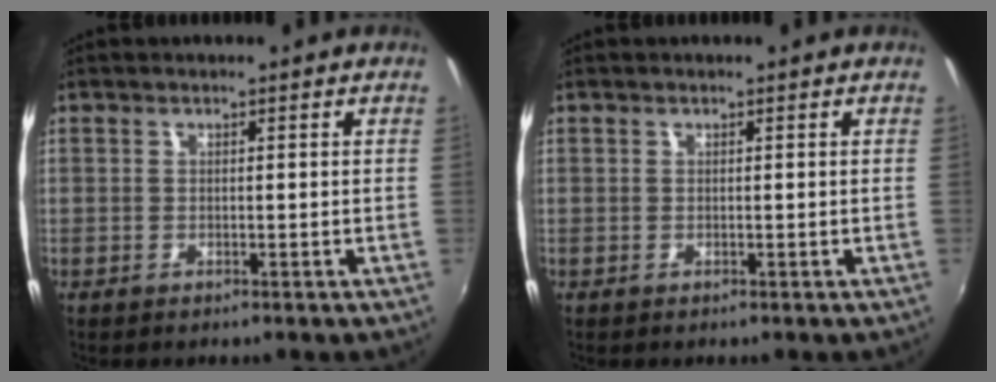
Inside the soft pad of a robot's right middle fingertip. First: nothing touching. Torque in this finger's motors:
{"motor_torque": [0.01, -0.17, 0.02, 0.00]}